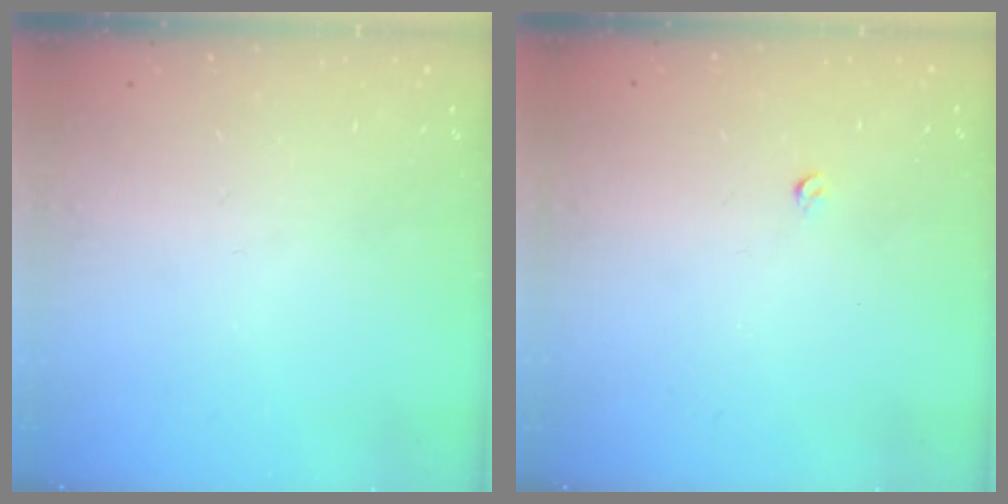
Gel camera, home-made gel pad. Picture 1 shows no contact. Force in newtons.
{"total": 2.6, "press": 2.5, "slide": 0.4}